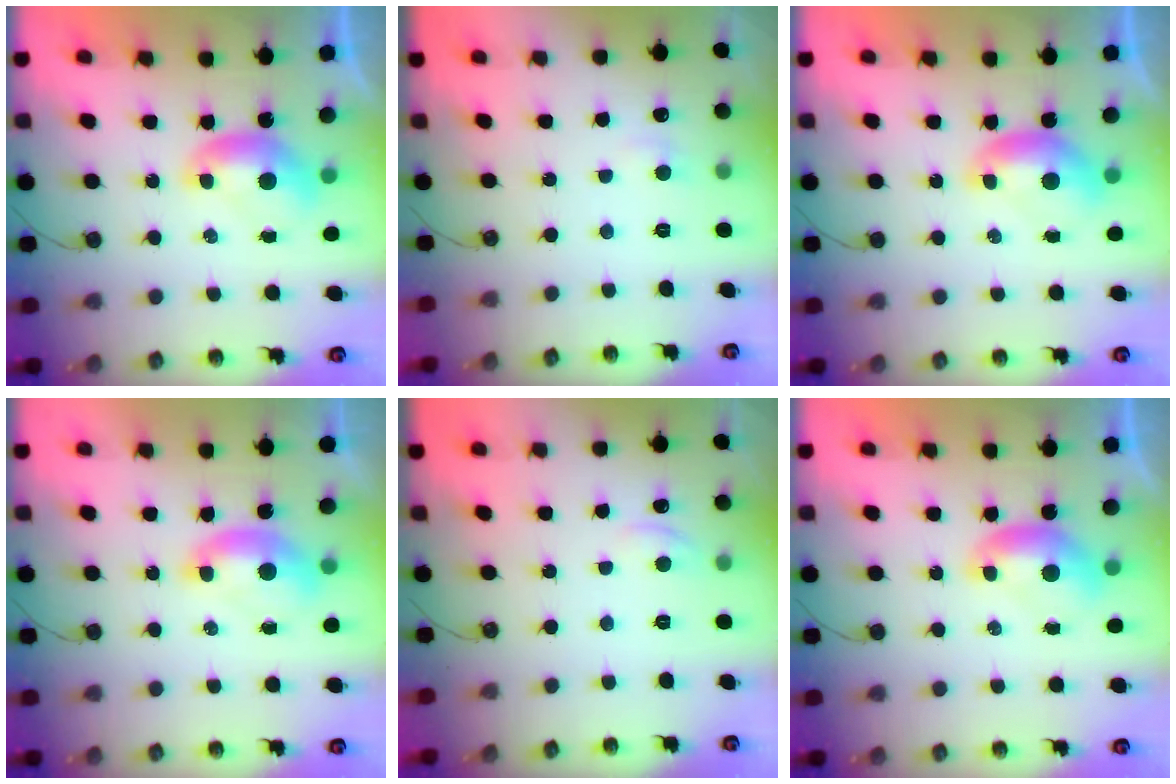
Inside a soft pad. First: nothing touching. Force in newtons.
{"total": 1.5, "press": 1.4, "slide": 0.6}
{"total": 0.0}
{"total": 1.5, "press": 1.4, "slide": 0.6}
{"total": 1.7, "press": 1.7, "slide": 0.3}
{"total": 0.0}